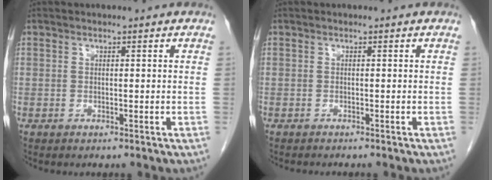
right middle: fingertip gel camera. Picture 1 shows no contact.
{"total": 1.5, "force": [-1.4, 0.0, 0.6], "torque": [-0.015, -0.005, -0.017]}